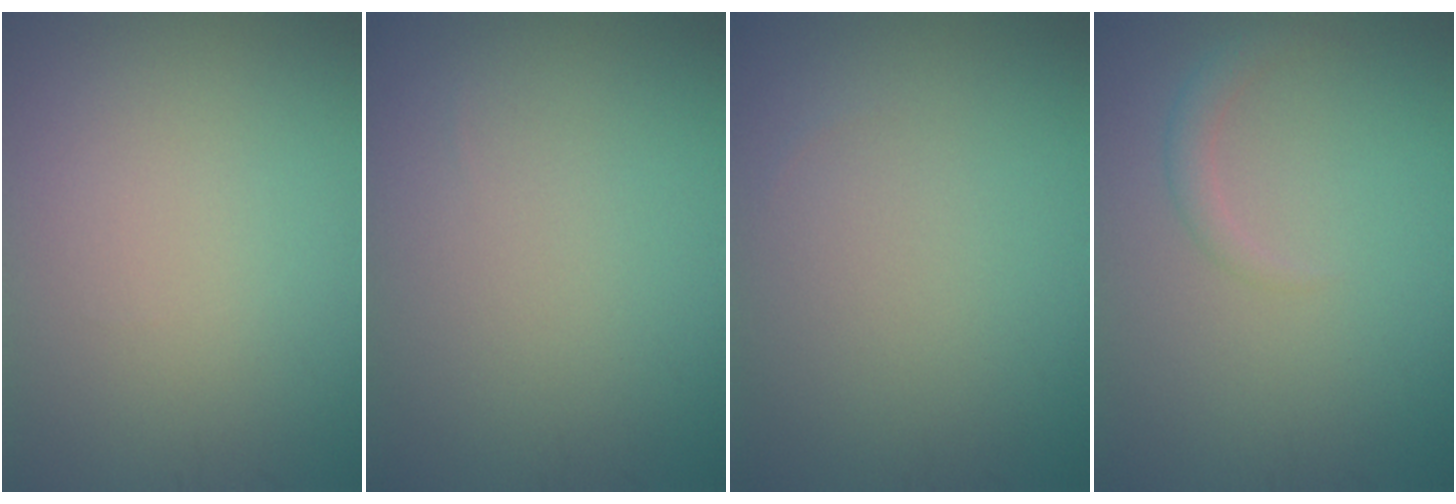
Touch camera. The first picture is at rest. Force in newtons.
{"total": 0.0}
{"total": 0.0}
{"total": 1.3, "press": 1.3, "slide": 0.1}